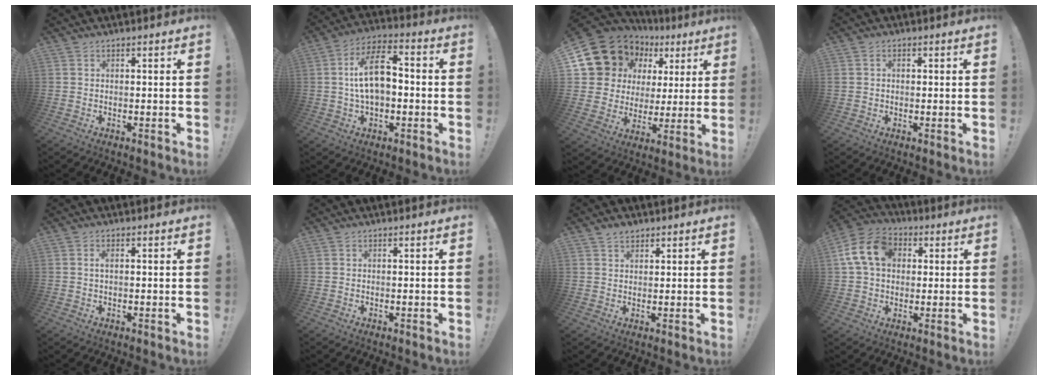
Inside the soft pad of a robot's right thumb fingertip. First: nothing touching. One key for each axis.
{"total": 13.8, "fx": -0.1, "fy": 7.9, "fz": 11.3, "tx": -0.183, "ty": 0.013, "tz": -0.004}
{"total": 14.3, "fx": 9.5, "fy": 9.3, "fz": 5.3, "tx": -0.095, "ty": -0.063, "tz": 0.194}
{"total": 1.3, "fx": -0.2, "fy": 1.1, "fz": 0.7, "tx": -0.014, "ty": 0.005, "tz": -0.003}
{"total": 1.3, "fx": 0.2, "fy": 0.5, "fz": 1.2, "tx": -0.027, "ty": 0.004, "tz": 0.003}
{"total": 0.0}
{"total": 2.6, "fx": 2.1, "fy": 1.4, "fz": 0.7, "tx": -0.008, "ty": -0.012, "tz": 0.037}
{"total": 14.5, "fx": 3.7, "fy": 11.0, "fz": 8.8, "tx": -0.152, "ty": 0.008, "tz": 0.075}